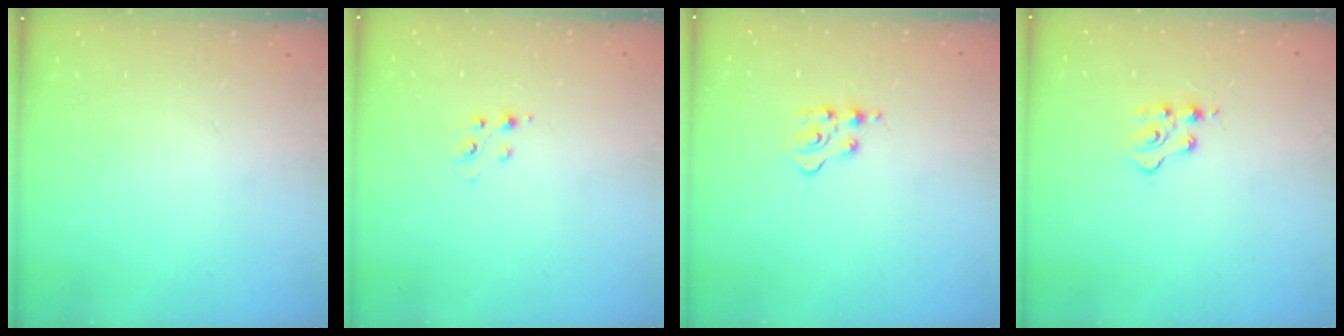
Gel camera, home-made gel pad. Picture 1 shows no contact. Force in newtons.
{"total": 3.7, "press": 3.7, "slide": 0.4}
{"total": 3.0, "press": 3.0, "slide": 0.5}
{"total": 4.6, "press": 4.5, "slide": 0.6}